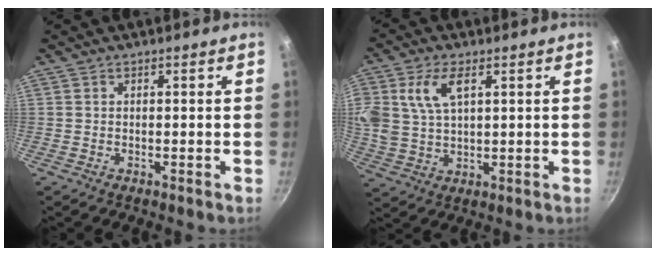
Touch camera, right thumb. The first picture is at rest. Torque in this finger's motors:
{"motor_torque": [-0.45, 1.02, 0.53, 0.67, 0.13]}